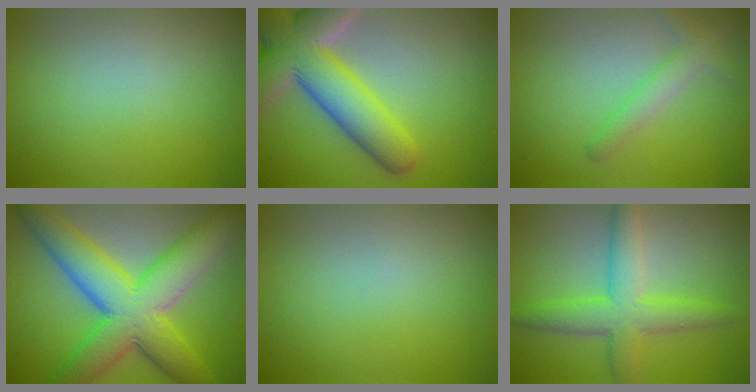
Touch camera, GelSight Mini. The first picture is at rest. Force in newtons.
{"total": 9.9, "press": 9.9, "slide": 0.8}
{"total": 2.5, "press": 2.5, "slide": 0.1}
{"total": 11.2, "press": 11.2, "slide": 0.2}
{"total": 0.0}
{"total": 5.2, "press": 5.2, "slide": 0.3}